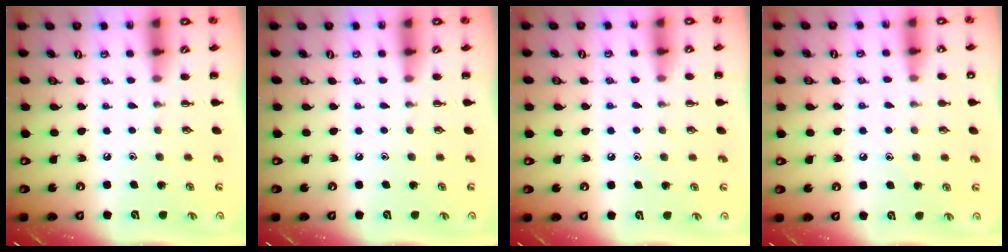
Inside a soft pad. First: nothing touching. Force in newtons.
{"total": 0.0}
{"total": 5.7, "press": 5.4, "slide": 1.9}
{"total": 7.5, "press": 7.2, "slide": 2.1}